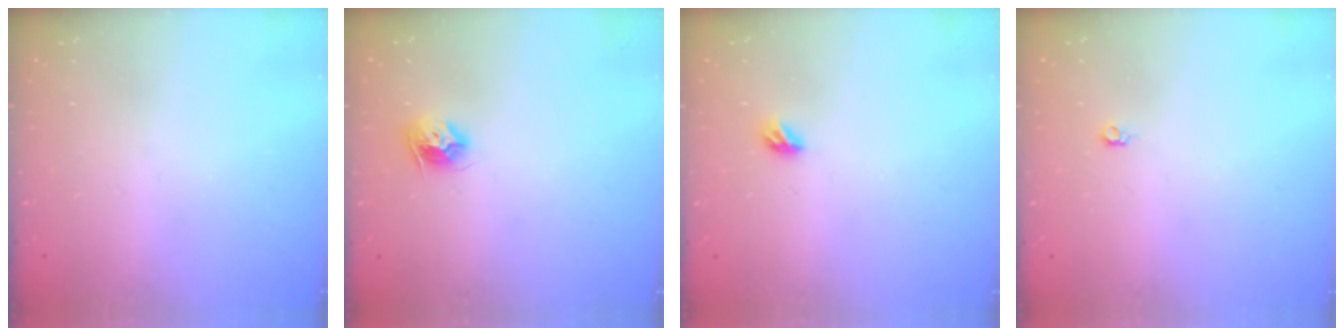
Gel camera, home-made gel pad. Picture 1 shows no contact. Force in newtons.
{"total": 8.7, "press": 8.6, "slide": 0.4}
{"total": 3.3, "press": 3.2, "slide": 0.8}
{"total": 3.1, "press": 3.0, "slide": 0.6}